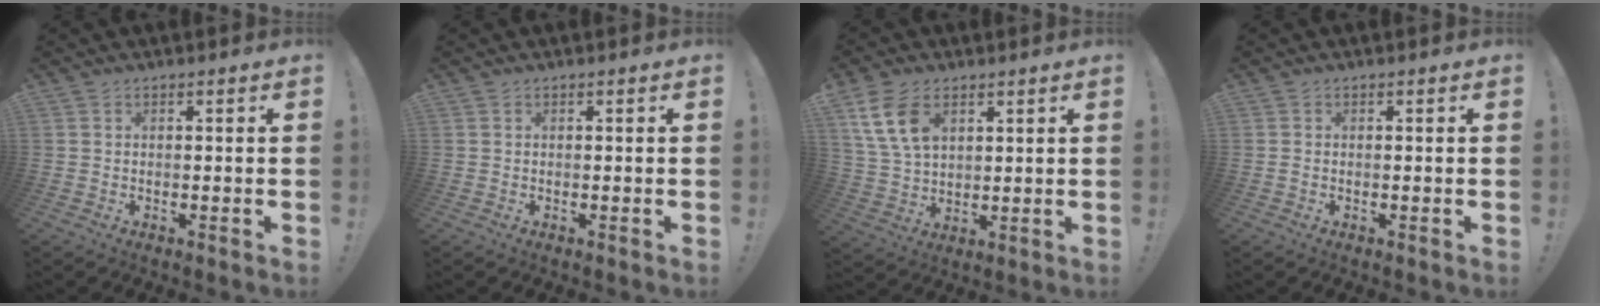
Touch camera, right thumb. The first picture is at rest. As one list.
[{"total": 0.0}, {"total": 12.0, "force": [5.5, 7.5, 7.6], "torque": [-0.148, -0.008, 0.106]}, {"total": 0.0}]